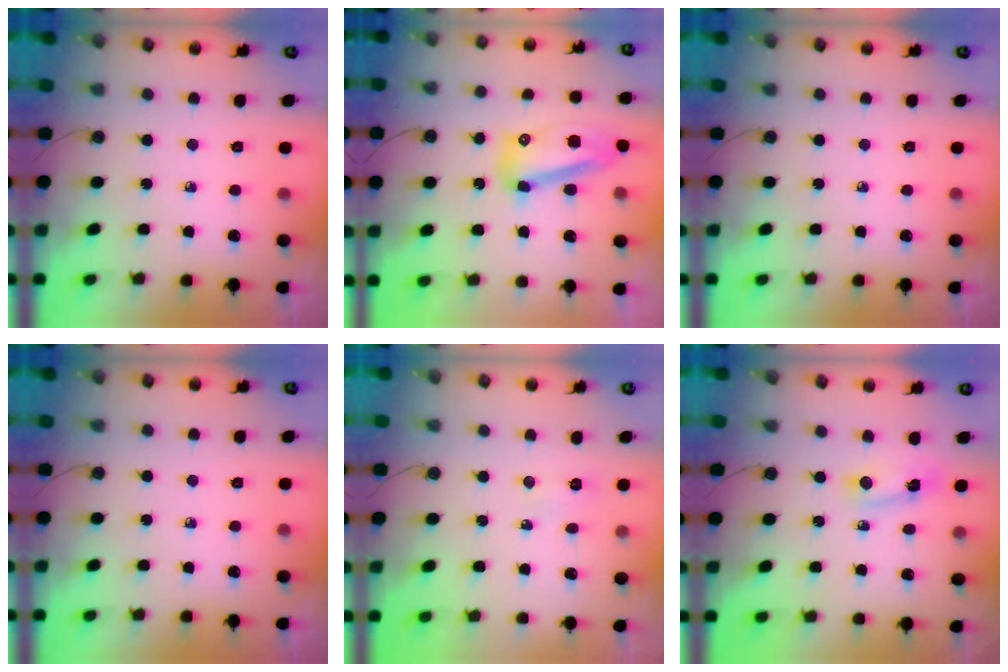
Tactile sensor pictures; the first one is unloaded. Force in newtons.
{"total": 12.7, "press": 12.5, "slide": 1.8}
{"total": 0.0}
{"total": 0.0}
{"total": 3.9, "press": 3.7, "slide": 1.0}
{"total": 3.4, "press": 3.4, "slide": 0.4}